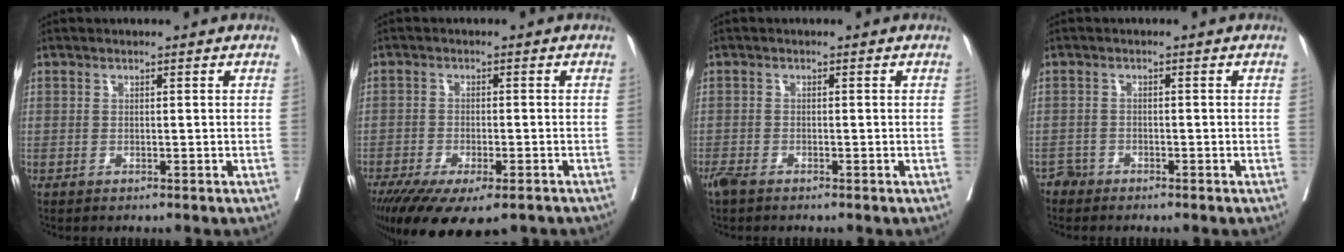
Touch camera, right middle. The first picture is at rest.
{"total": 12.9, "force": [-9.0, 4.8, 7.9], "torque": [-0.141, -0.020, -0.139]}
{"total": 2.1, "force": [-1.8, 0.6, 1.1], "torque": [-0.026, -0.006, -0.034]}
{"total": 1.4, "force": [-1.3, 0.5, -0.5], "torque": [0.009, 0.000, -0.028]}